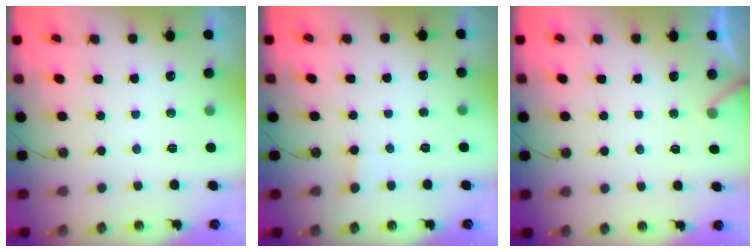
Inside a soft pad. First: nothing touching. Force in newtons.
{"total": 1.7, "press": 1.7, "slide": 0.1}
{"total": 3.7, "press": 3.6, "slide": 0.3}